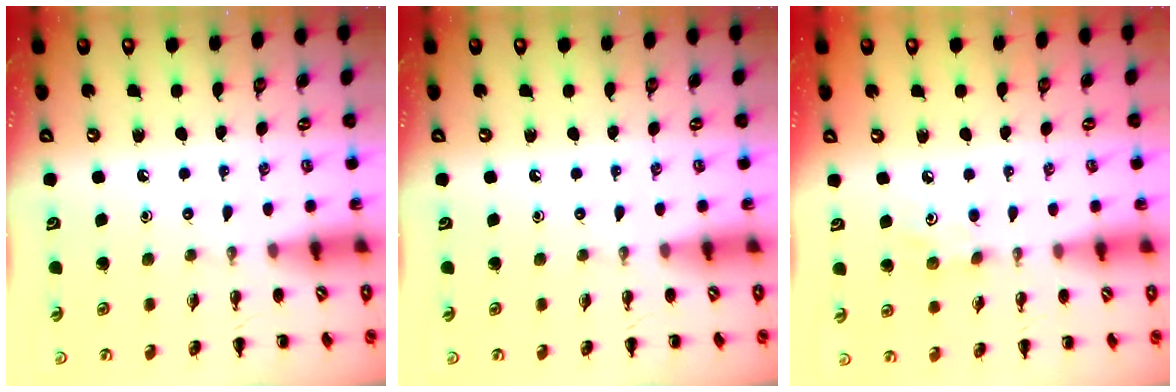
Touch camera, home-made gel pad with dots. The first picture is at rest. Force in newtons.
{"total": 0.0}
{"total": 4.1, "press": 3.9, "slide": 1.2}